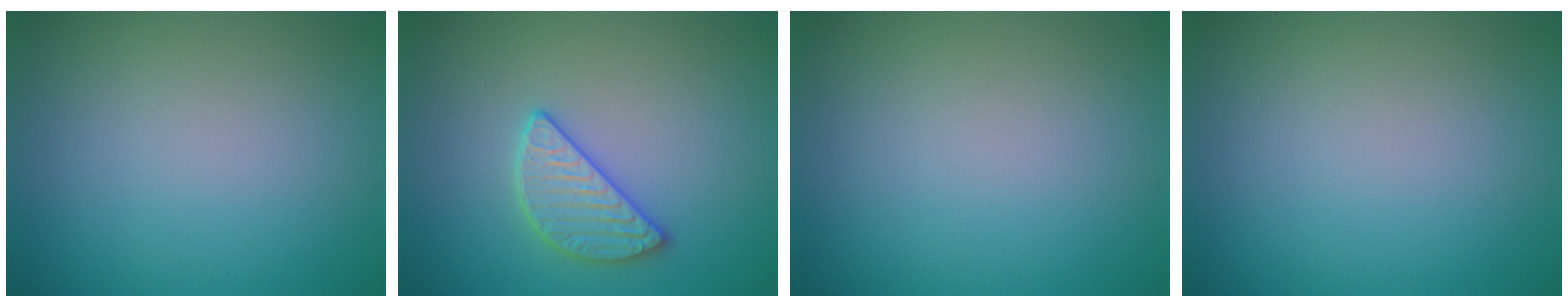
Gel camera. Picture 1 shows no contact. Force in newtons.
{"total": 2.7, "press": 2.7, "slide": 0.4}
{"total": 0.0}
{"total": 0.0}